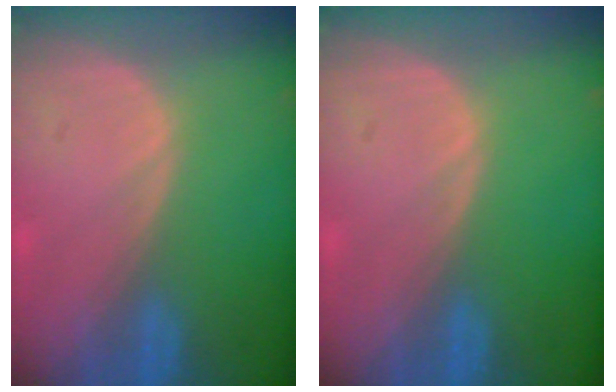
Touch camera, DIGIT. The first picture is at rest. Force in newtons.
{"total": 0.0}